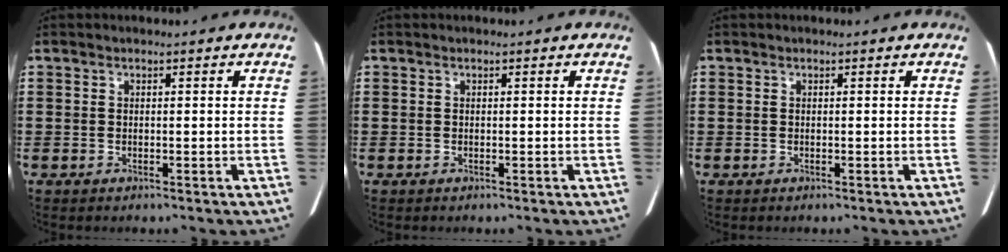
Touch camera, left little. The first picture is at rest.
{"total": 0.0}
{"total": 0.0}